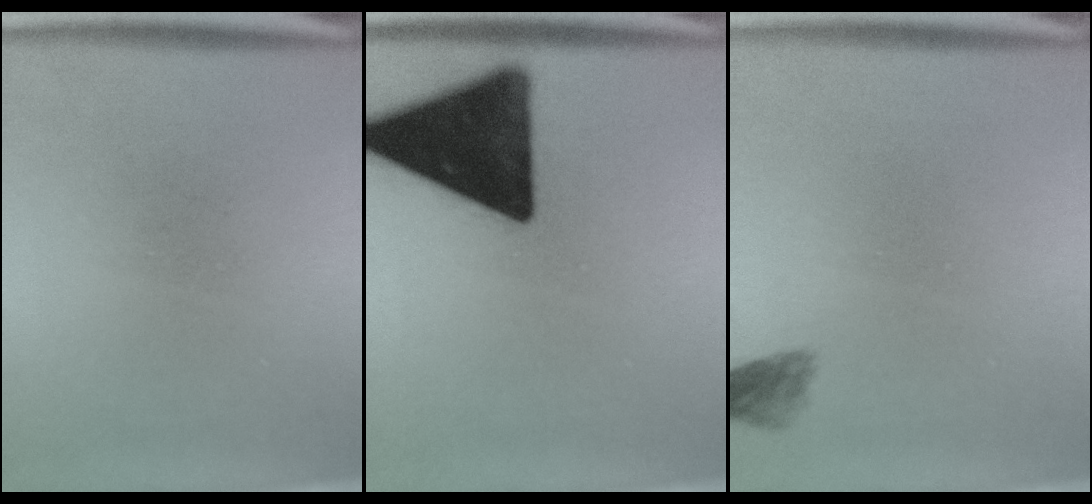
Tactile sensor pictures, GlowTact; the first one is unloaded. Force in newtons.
{"total": 18.4}
{"total": 1.7}